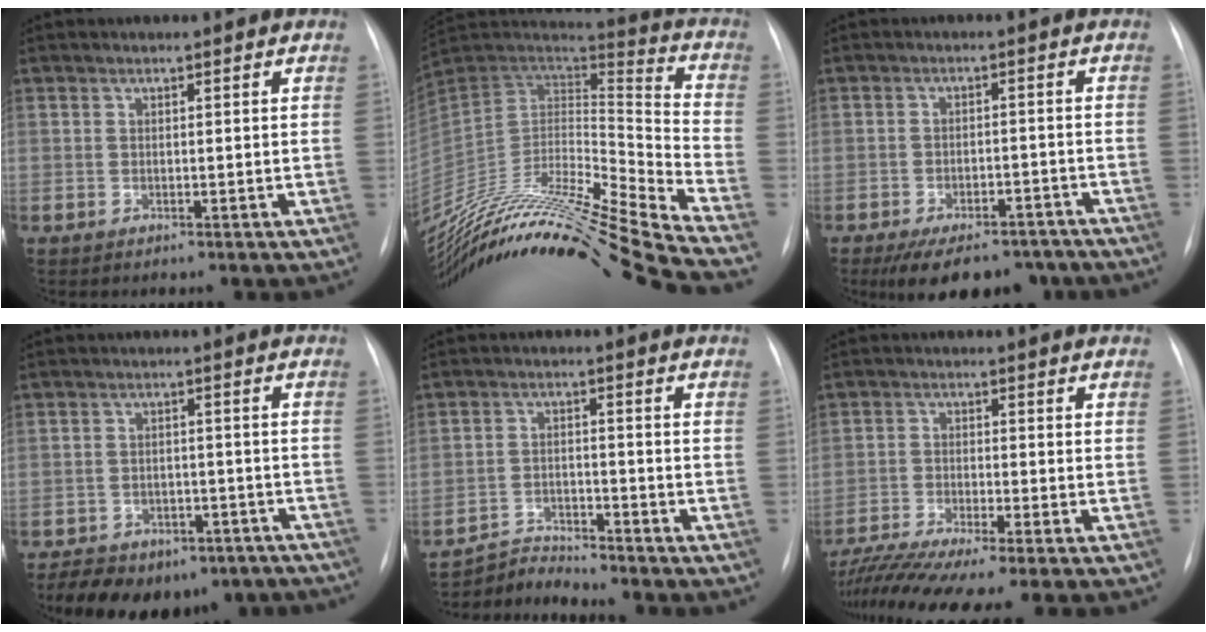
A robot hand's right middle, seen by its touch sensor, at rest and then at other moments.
{"total": 33.0, "force": [-28.1, -0.1, 17.2], "torque": [-0.278, -0.040, -0.460]}
{"total": 12.5, "force": [-9.8, 5.5, 5.6], "torque": [-0.089, 0.000, -0.131]}
{"total": 15.7, "force": [-11.5, 8.5, 6.5], "torque": [-0.122, 0.006, -0.141]}
{"total": 4.5, "force": [-4.2, -0.8, -1.4], "torque": [0.025, -0.011, -0.073]}
{"total": 11.1, "force": [-9.6, -0.9, 5.7], "torque": [-0.087, -0.022, -0.154]}